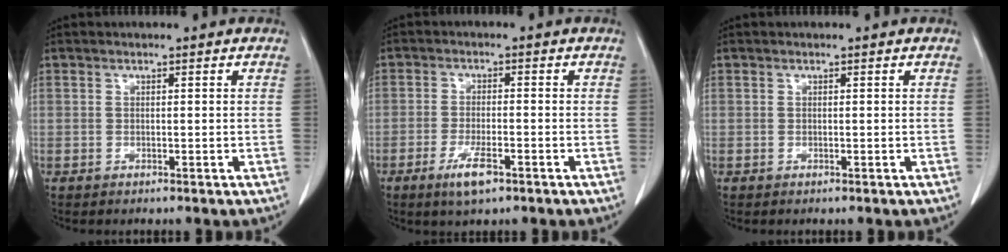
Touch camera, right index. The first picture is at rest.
{"total": 4.9, "force": [-2.8, 1.0, 3.9], "torque": [-0.077, -0.005, -0.047]}
{"total": 0.0}